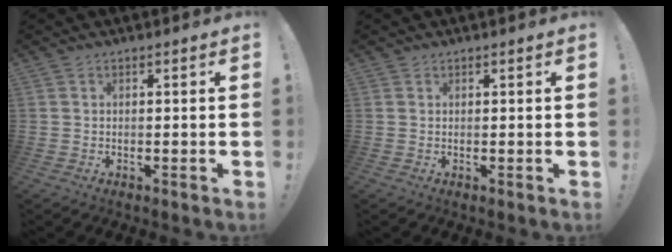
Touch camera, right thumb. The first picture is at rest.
{"total": 0.6, "force": [0.5, 0.4, 0.1], "torque": [-0.002, 0.000, 0.010]}